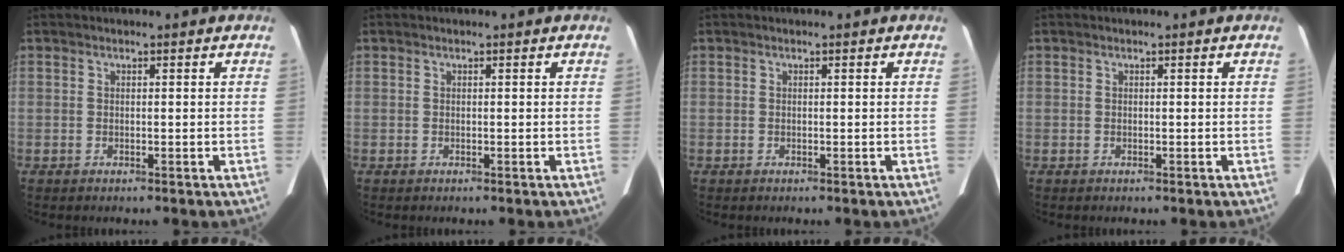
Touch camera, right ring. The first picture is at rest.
{"total": 0.0}
{"total": 0.0}
{"total": 0.0}